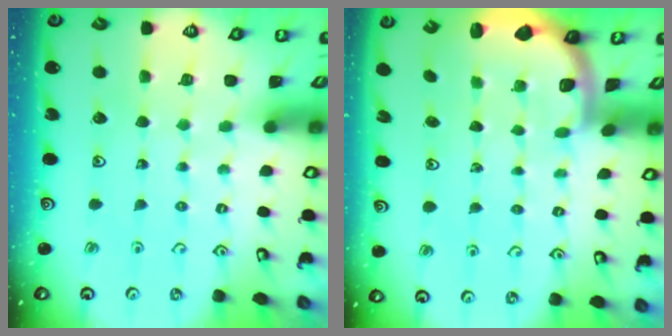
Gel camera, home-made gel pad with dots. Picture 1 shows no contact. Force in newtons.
{"total": 2.0, "press": 2.0, "slide": 0.5}